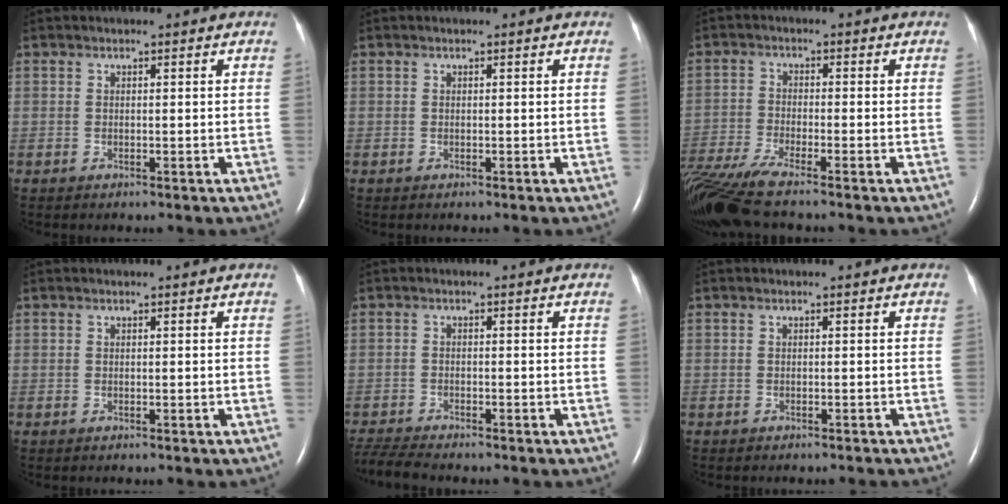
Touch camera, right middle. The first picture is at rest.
{"total": 0.0}
{"total": 9.7, "force": [-8.1, -0.2, 5.2], "torque": [-0.106, -0.025, -0.149]}
{"total": 0.0}
{"total": 4.8, "force": [-4.6, -0.2, 1.4], "torque": [-0.032, -0.021, -0.083]}
{"total": 1.5, "force": [-1.5, 0.2, 0.4], "torque": [-0.007, -0.002, -0.019]}